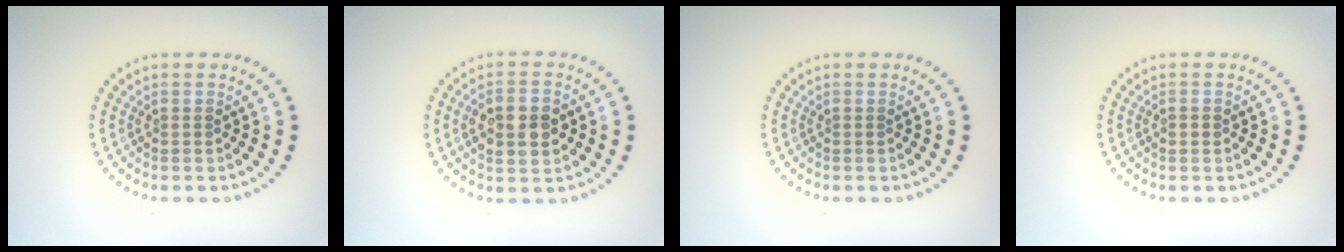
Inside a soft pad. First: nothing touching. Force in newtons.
{"total": 4.2, "press": 4.2, "slide": 0.4}
{"total": 0.0}
{"total": 1.1, "press": 1.1, "slide": 0.1}